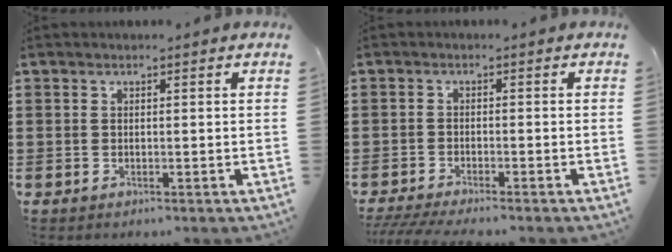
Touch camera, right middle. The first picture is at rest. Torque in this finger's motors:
{"motor_torque": [1.20, 0.23, 0.36, 0.09]}